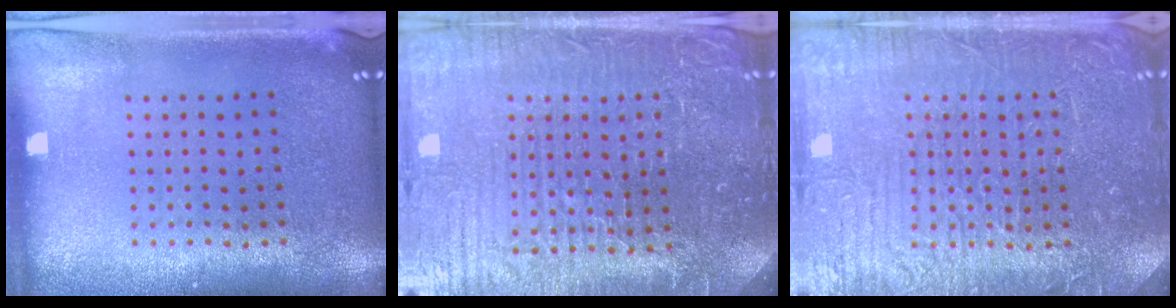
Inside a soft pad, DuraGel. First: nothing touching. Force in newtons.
{"total": 5.4, "press": 5.1, "slide": 1.9}
{"total": 4.6, "press": 4.5, "slide": 0.8}